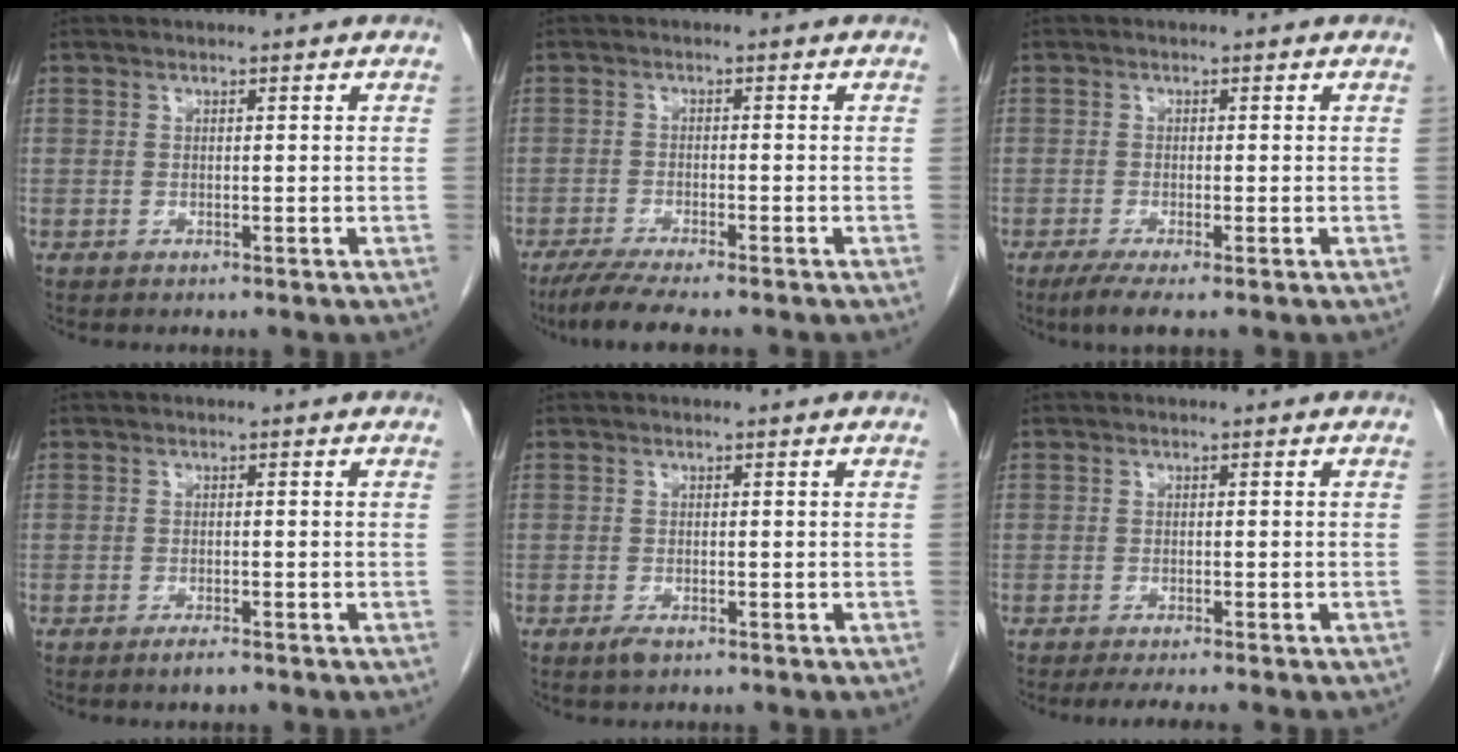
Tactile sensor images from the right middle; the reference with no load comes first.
{"total": 7.5, "force": [-6.2, 0.4, 4.2], "torque": [-0.064, -0.018, -0.100]}
{"total": 3.5, "force": [-2.3, 0.2, 2.7], "torque": [-0.048, -0.012, -0.042]}
{"total": 1.6, "force": [-1.2, 0.2, 1.0], "torque": [-0.024, -0.004, -0.019]}
{"total": 1.4, "force": [-0.9, 0.5, 0.9], "torque": [-0.021, -0.002, -0.014]}
{"total": 6.2, "force": [-5.2, 0.6, 3.4], "torque": [-0.033, -0.009, -0.071]}